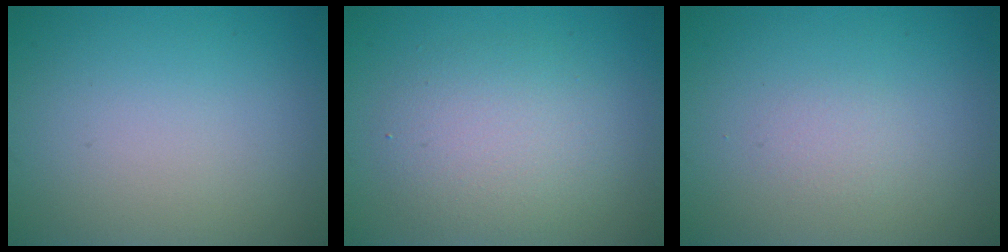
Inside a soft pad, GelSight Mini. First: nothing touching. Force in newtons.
{"total": 3.8, "press": 3.8, "slide": 0.5}
{"total": 0.9, "press": 0.9, "slide": 0.1}